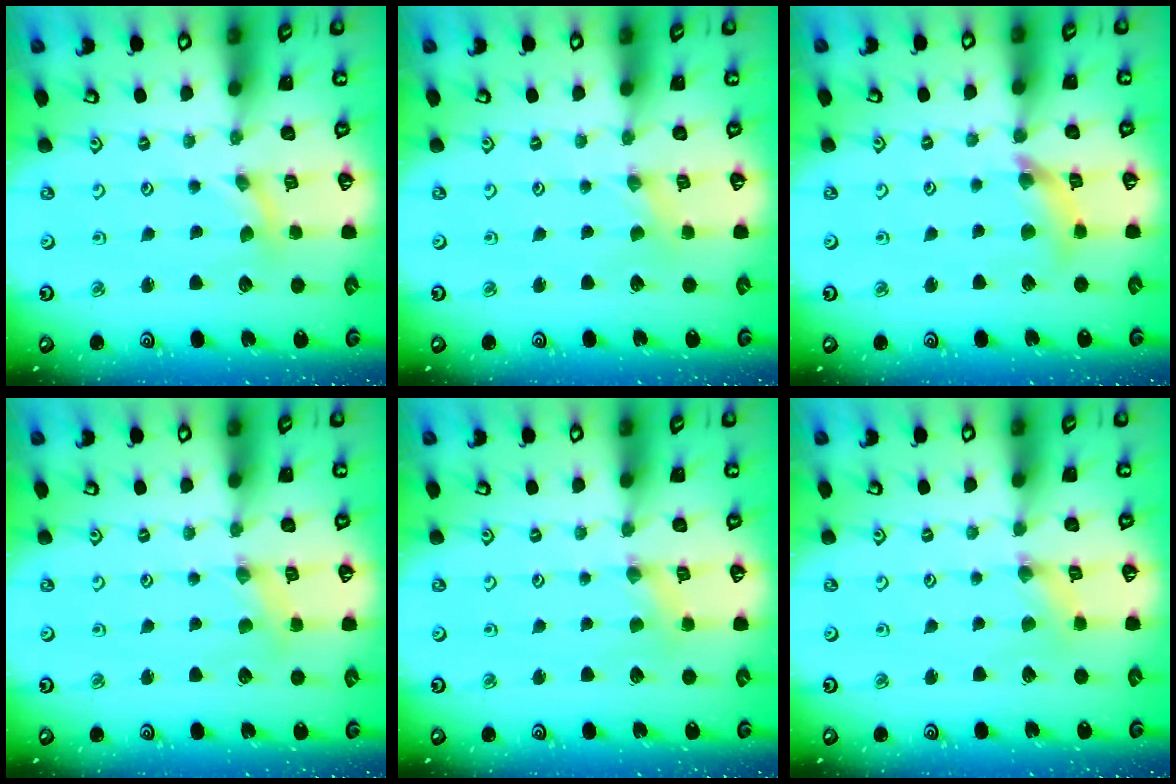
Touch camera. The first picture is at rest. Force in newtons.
{"total": 0.0}
{"total": 8.7, "press": 8.6, "slide": 1.1}
{"total": 1.9, "press": 1.9, "slide": 0.3}
{"total": 1.0, "press": 1.0, "slide": 0.1}
{"total": 0.8, "press": 0.7, "slide": 0.3}